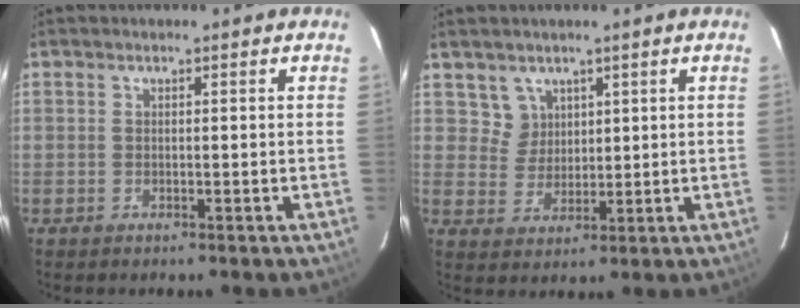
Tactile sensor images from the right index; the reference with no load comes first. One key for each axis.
{"total": 4.1, "fx": 2.5, "fy": 3.3, "fz": 0.0, "tx": 0.006, "ty": 0.009, "tz": 0.053}